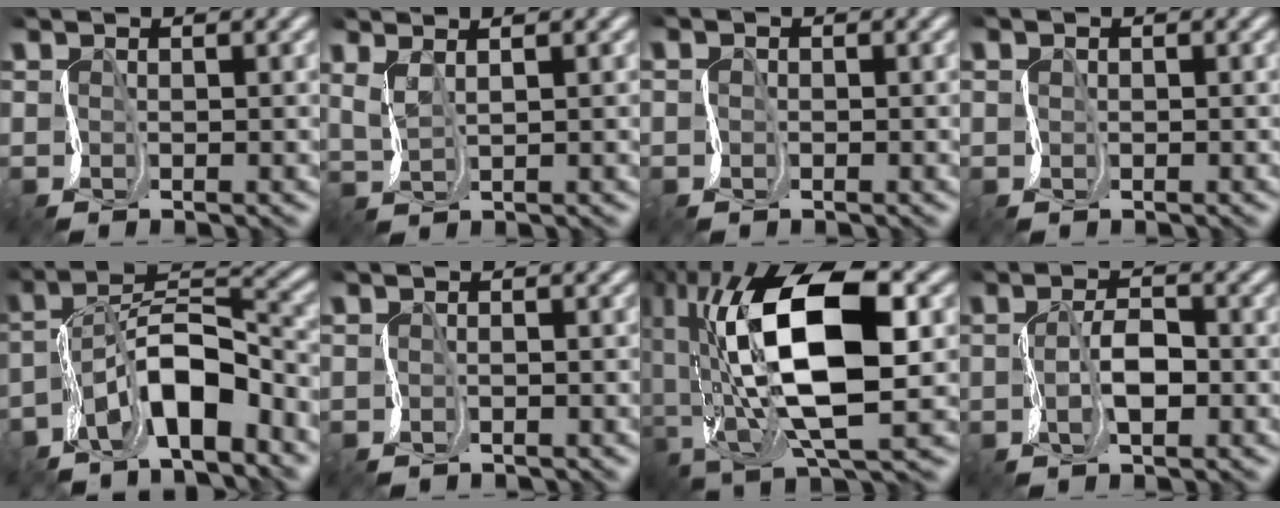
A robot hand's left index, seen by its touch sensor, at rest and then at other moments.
{"total": 1.8, "force": [1.8, 0.2, 0.3], "torque": [-0.025, 0.019, 0.018]}
{"total": 1.1, "force": [-0.4, -0.3, -1.0], "torque": [0.001, 0.005, -0.007]}
{"total": 0.8, "force": [0.0, -0.2, -0.8], "torque": [-0.004, 0.005, 0.002]}
{"total": 6.2, "force": [-4.4, 1.7, 4.0], "torque": [-0.082, 0.025, -0.086]}
{"total": 1.0, "force": [0.0, -0.3, -1.0], "torque": [0.004, -0.001, -0.008]}
{"total": 12.6, "force": [0.2, 5.6, 11.3], "torque": [-0.246, 0.008, 0.005]}
{"total": 1.4, "force": [-0.1, 0.4, 1.3], "torque": [-0.049, 0.008, 0.001]}